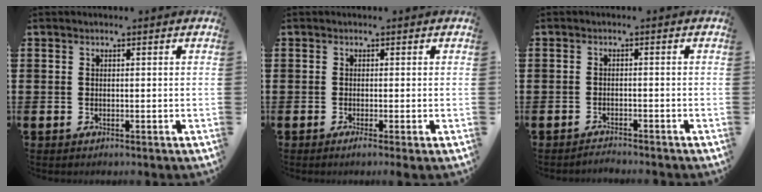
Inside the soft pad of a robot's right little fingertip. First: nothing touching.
{"total": 0.9, "force": [-0.3, 0.0, 0.9], "torque": [-0.016, -0.003, -0.006]}
{"total": 1.3, "force": [-1.3, -0.2, -0.1], "torque": [-0.001, 0.002, -0.026]}